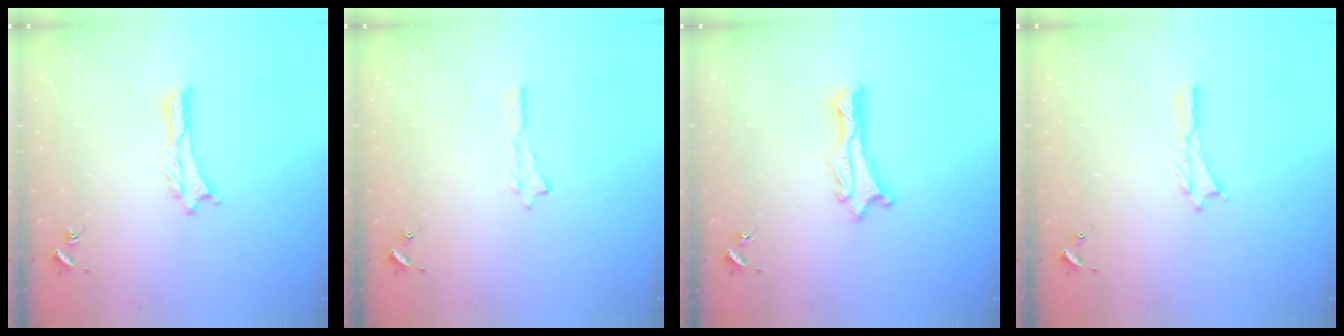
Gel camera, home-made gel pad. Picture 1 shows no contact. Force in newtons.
{"total": 0.0}
{"total": 0.9, "press": 0.8, "slide": 0.1}
{"total": 0.0}